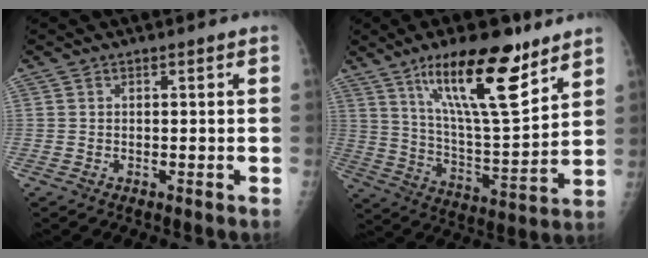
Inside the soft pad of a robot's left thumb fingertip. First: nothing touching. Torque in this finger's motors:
{"motor_torque": [1.03, 0.32, 1.38, -1.40, 0.28]}